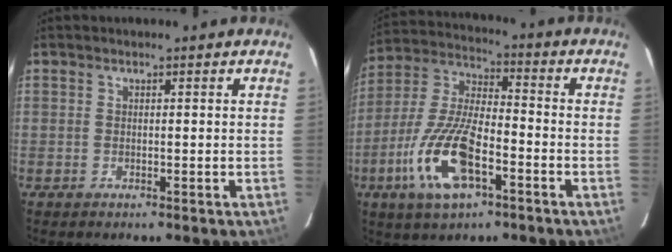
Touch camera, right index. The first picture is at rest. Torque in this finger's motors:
{"motor_torque": [1.75, -0.39, 0.51, 0.21]}